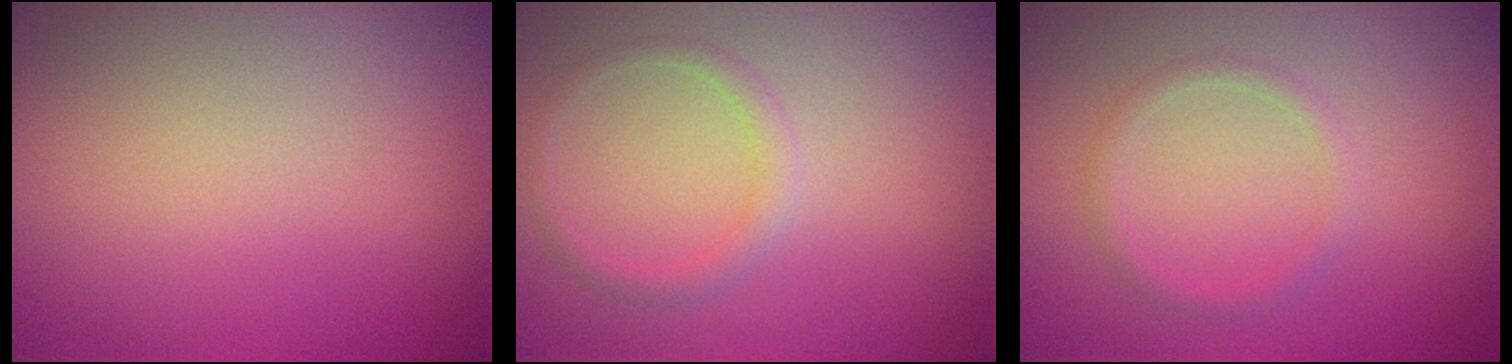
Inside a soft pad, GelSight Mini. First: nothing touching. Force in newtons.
{"total": 1.4, "press": 1.4, "slide": 0.1}
{"total": 1.2, "press": 1.2, "slide": 0.1}